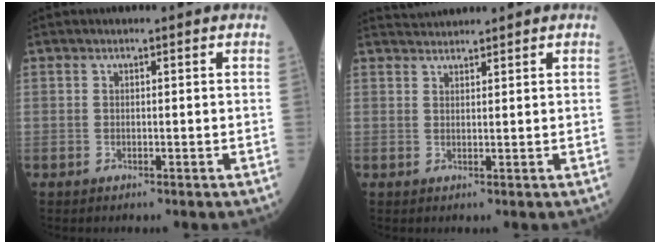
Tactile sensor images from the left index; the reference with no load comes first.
{"total": 2.3, "force": [2.2, -0.4, -0.3], "torque": [-0.003, 0.016, 0.050]}